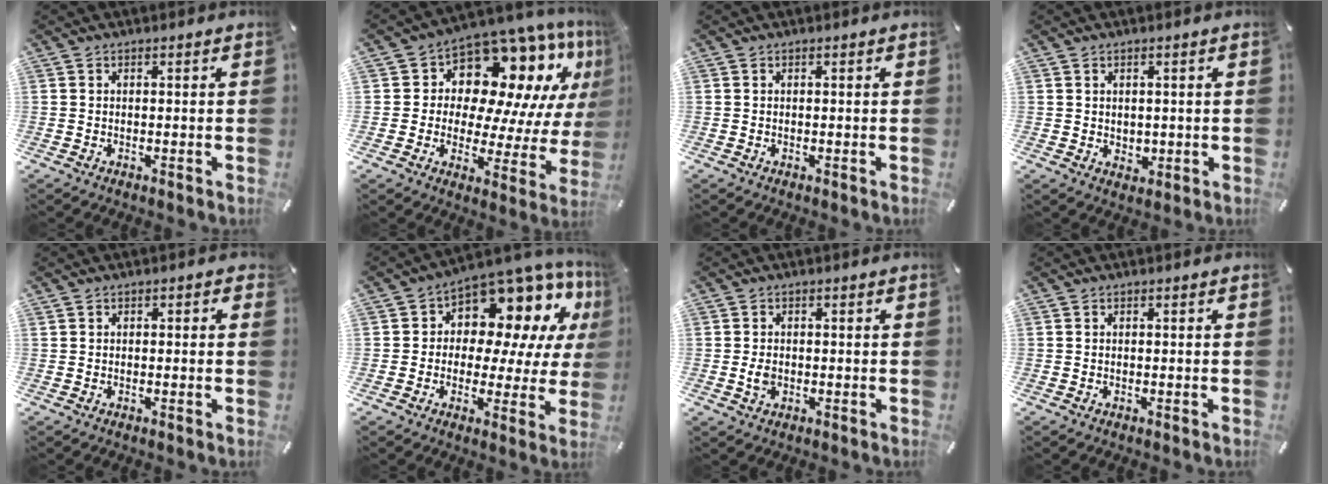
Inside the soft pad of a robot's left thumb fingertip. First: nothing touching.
{"total": 15.8, "force": [9.6, 9.5, 8.1], "torque": [-0.112, -0.095, 0.164]}
{"total": 0.0}
{"total": 2.5, "force": [0.9, 2.3, 0.6], "torque": [0.004, -0.003, 0.013]}
{"total": 0.8, "force": [0.1, 0.8, 0.2], "torque": [-0.004, 0.006, 0.001]}
{"total": 11.3, "force": [7.1, 7.0, 5.3], "torque": [-0.085, -0.073, 0.127]}
{"total": 2.8, "force": [-0.2, 2.1, 1.8], "torque": [-0.033, -0.002, -0.007]}
{"total": 0.0}